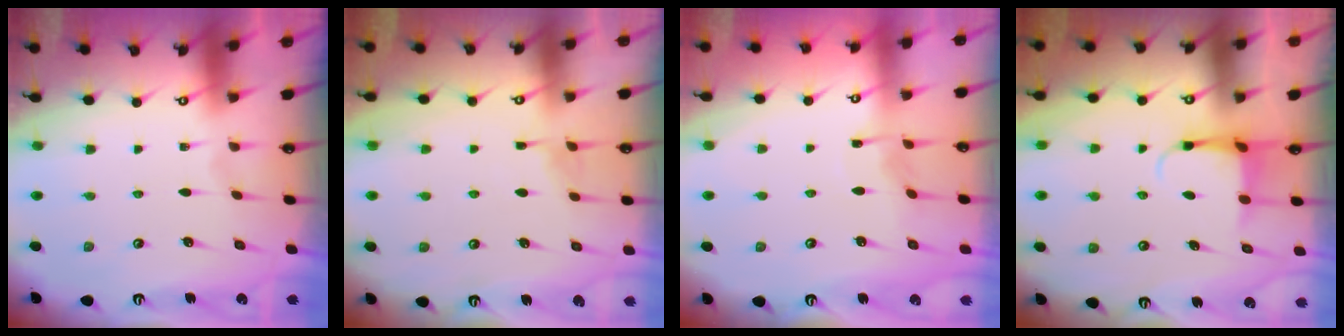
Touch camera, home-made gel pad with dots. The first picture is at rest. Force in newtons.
{"total": 4.8, "press": 4.7, "slide": 0.5}
{"total": 3.7, "press": 3.7, "slide": 0.4}
{"total": 3.6, "press": 3.6, "slide": 0.5}